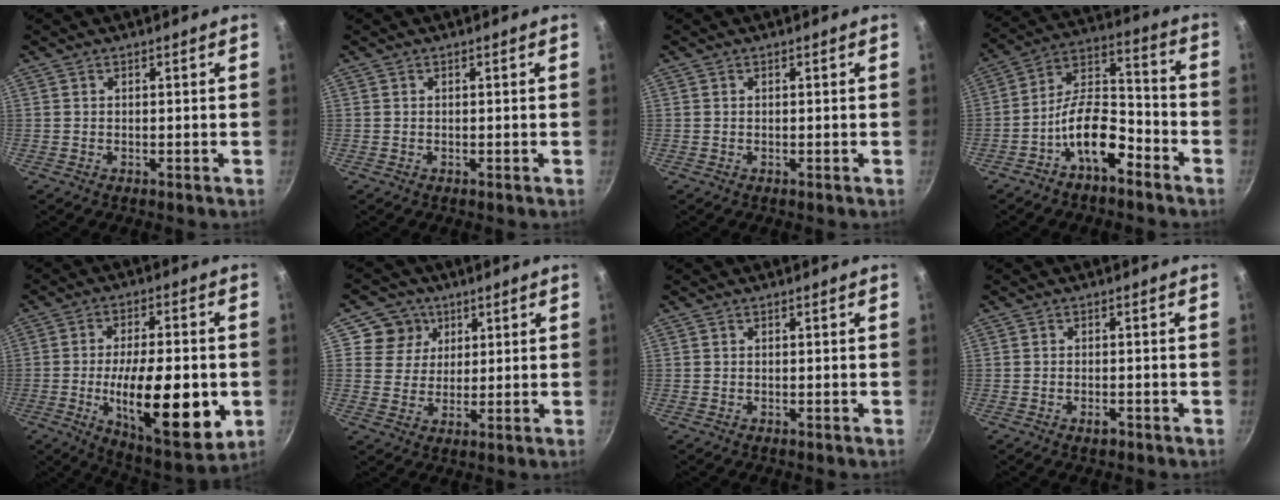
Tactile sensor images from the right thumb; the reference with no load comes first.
{"total": 0.0}
{"total": 0.0}
{"total": 12.6, "force": [-6.8, 5.9, 8.7], "torque": [-0.128, 0.073, -0.130]}
{"total": 21.5, "force": [-4.0, 8.0, 19.6], "torque": [-0.285, -0.005, -0.058]}
{"total": 6.8, "force": [3.0, 6.0, 1.0], "torque": [0.023, -0.007, 0.044]}
{"total": 0.0}
{"total": 1.7, "force": [-1.0, 0.8, 1.1], "torque": [-0.020, 0.006, -0.017]}